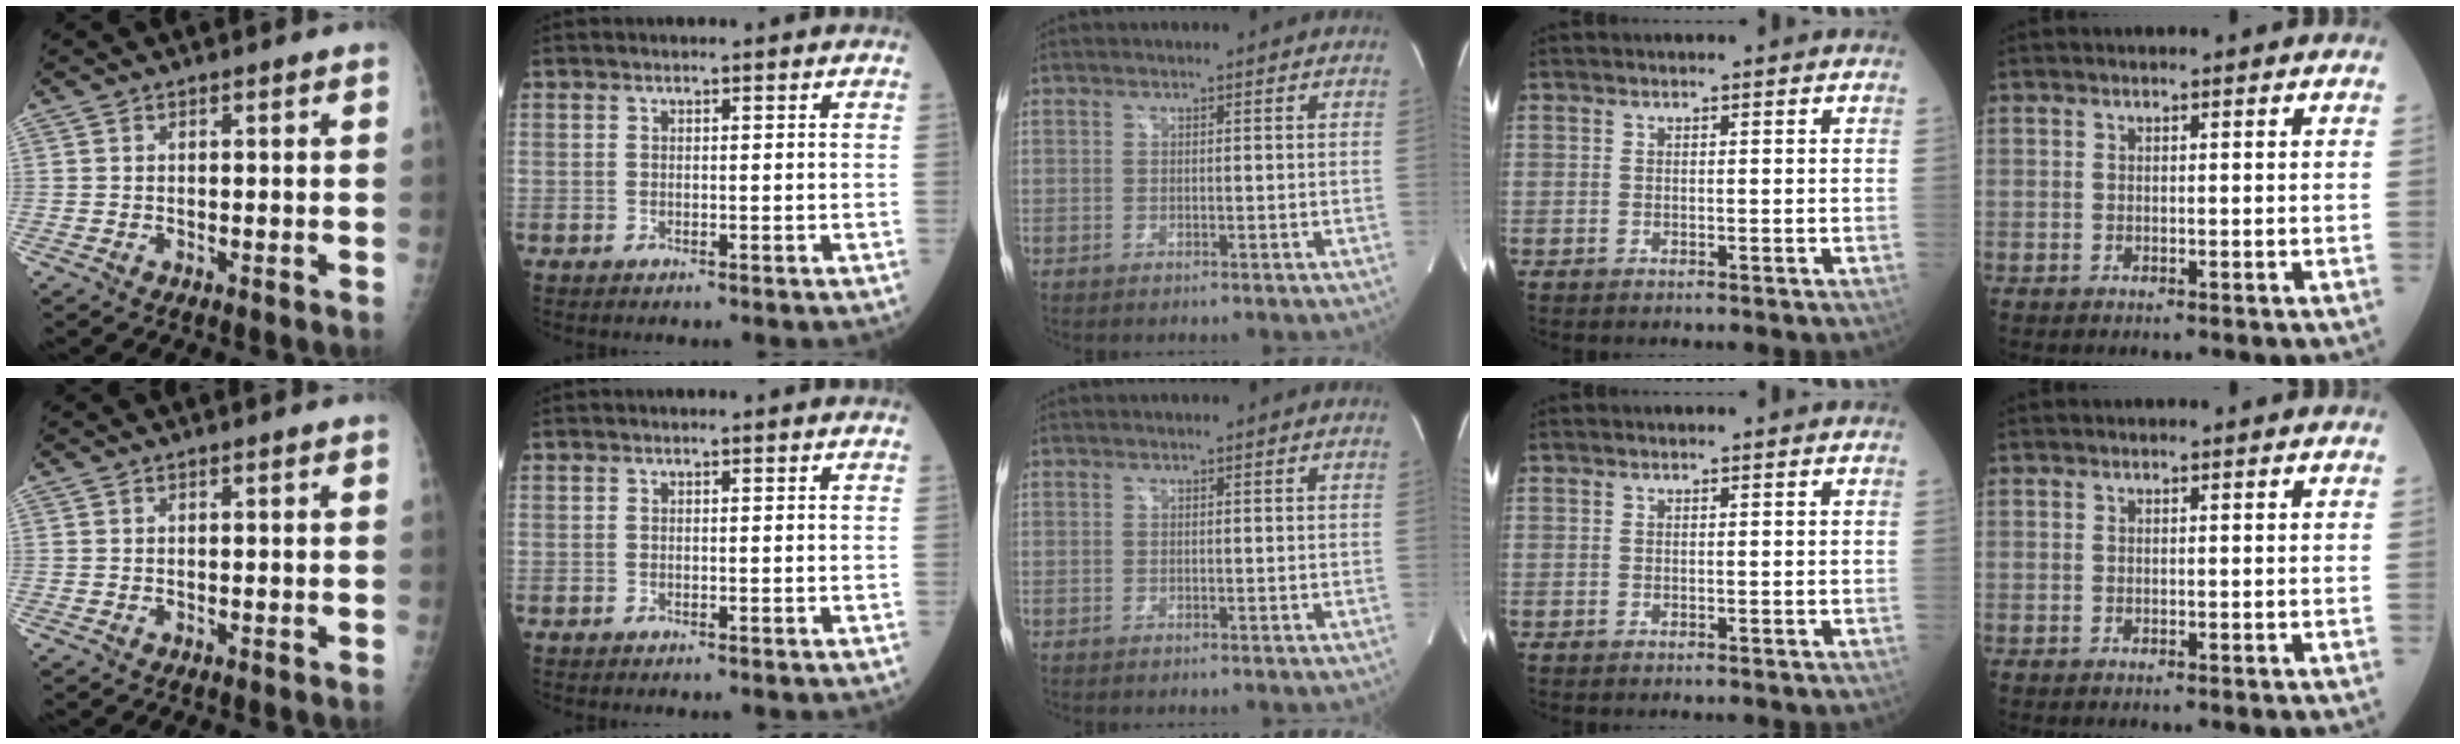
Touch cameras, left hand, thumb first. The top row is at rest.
{}